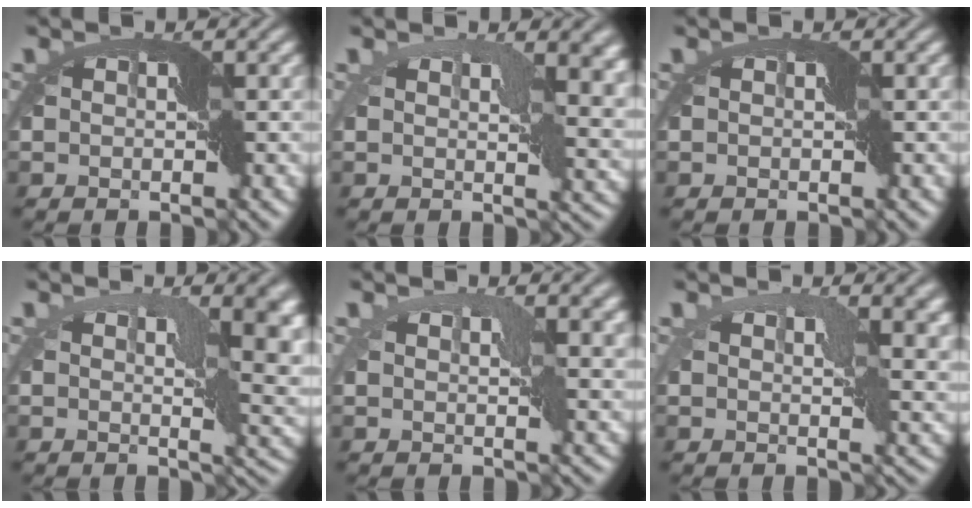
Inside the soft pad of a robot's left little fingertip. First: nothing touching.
{"total": 7.1, "force": [1.8, 3.8, 5.8], "torque": [-0.075, -0.012, 0.031]}
{"total": 0.0}
{"total": 8.5, "force": [1.5, 4.1, 7.3], "torque": [-0.085, -0.004, 0.022]}
{"total": 3.6, "force": [1.5, 1.5, 3.0], "torque": [-0.051, -0.003, 0.027]}
{"total": 5.9, "force": [1.6, 3.1, 4.8], "torque": [-0.066, -0.010, 0.029]}